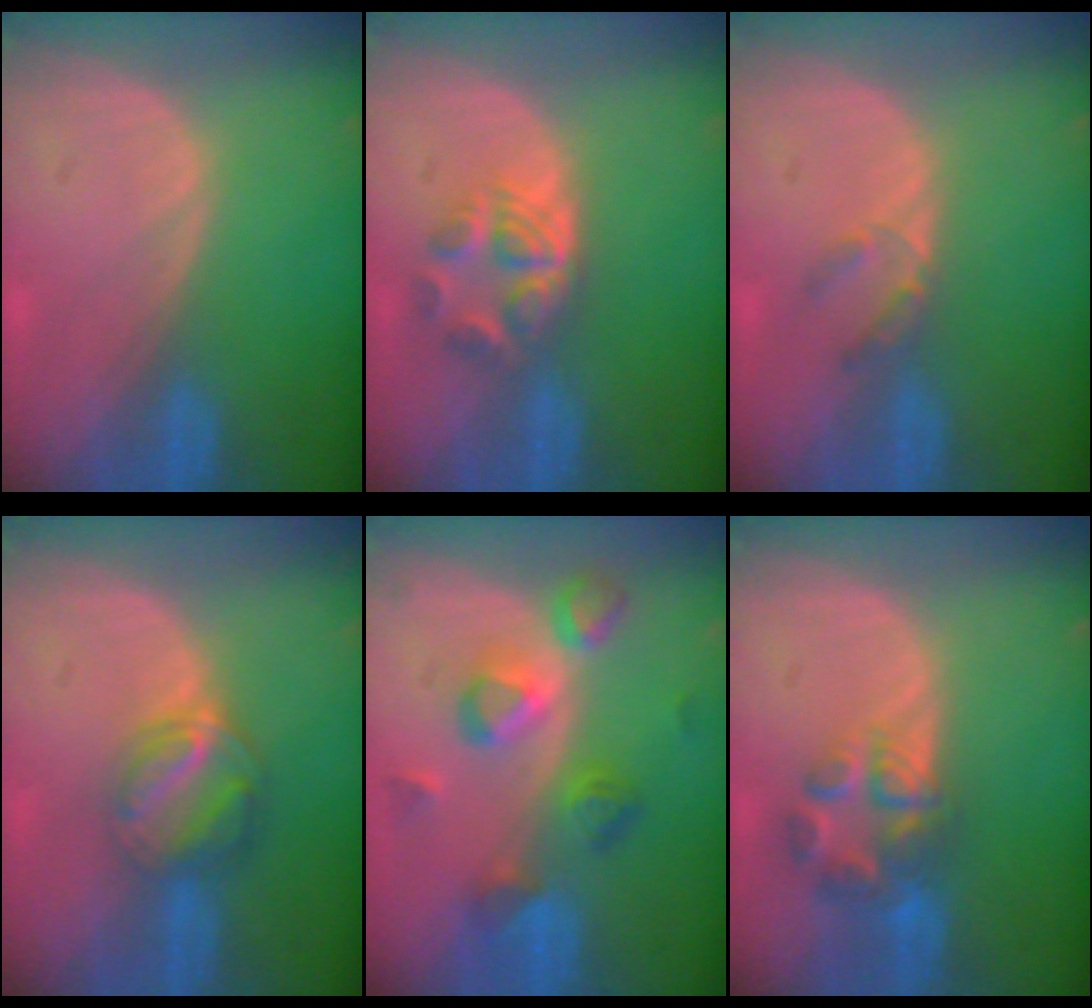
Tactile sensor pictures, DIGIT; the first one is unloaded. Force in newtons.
{"total": 6.1, "press": 5.0, "slide": 3.4}
{"total": 2.5, "press": 2.3, "slide": 1.0}
{"total": 6.4, "press": 5.5, "slide": 3.2}
{"total": 7.4, "press": 7.4, "slide": 0.8}
{"total": 7.0, "press": 5.9, "slide": 3.6}